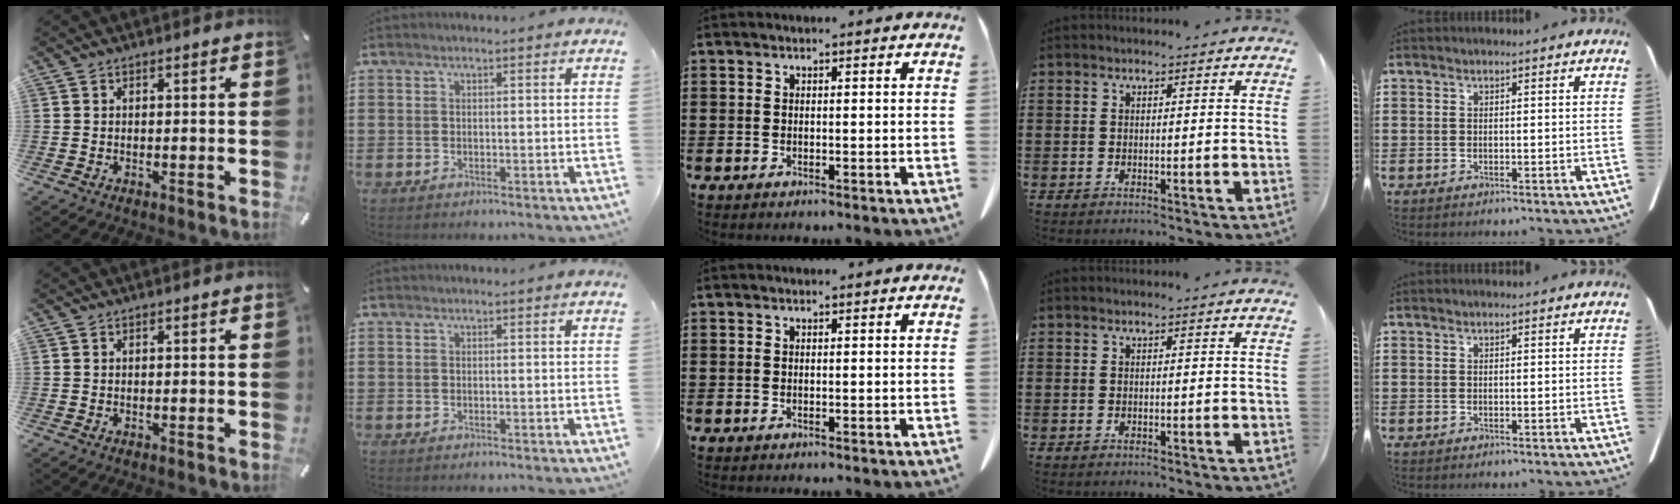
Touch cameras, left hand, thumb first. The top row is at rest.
{}